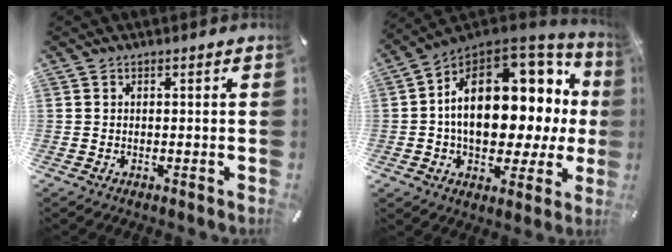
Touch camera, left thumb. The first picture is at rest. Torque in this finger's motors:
{"motor_torque": [2.48, 2.53, 2.48, -0.29, 0.72]}